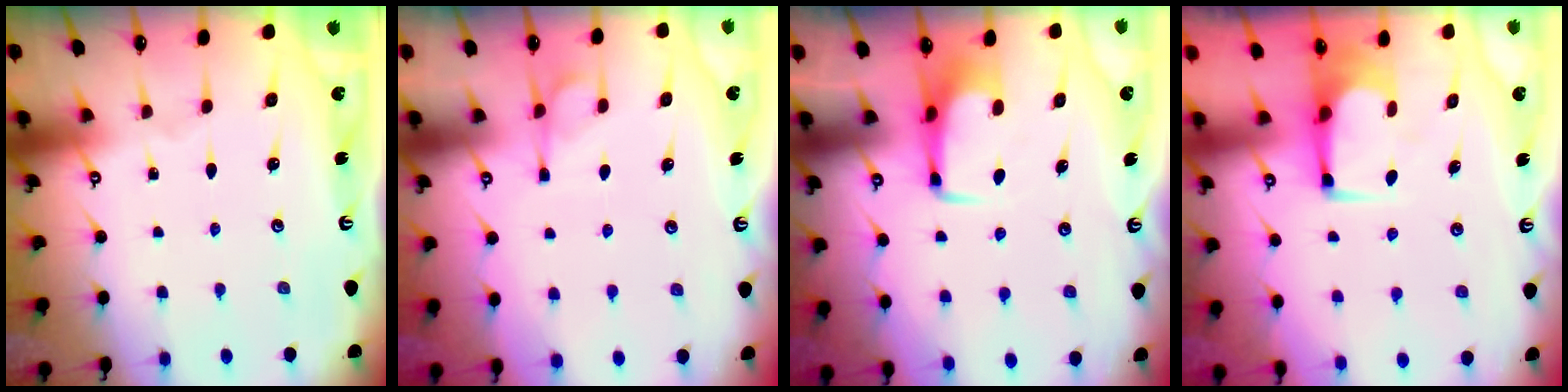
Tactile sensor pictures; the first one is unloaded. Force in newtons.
{"total": 1.5, "press": 0.9, "slide": 1.2}
{"total": 2.9, "press": 2.9, "slide": 0.4}
{"total": 6.1, "press": 6.1, "slide": 0.4}